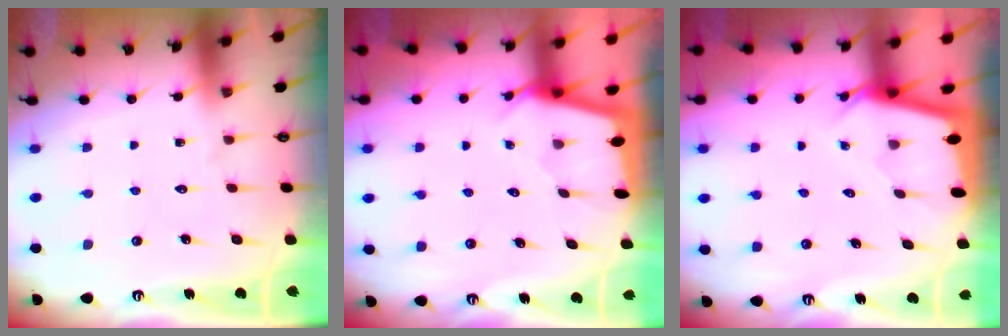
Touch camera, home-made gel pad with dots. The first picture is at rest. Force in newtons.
{"total": 2.3, "press": 2.3, "slide": 0.3}
{"total": 2.3, "press": 2.3, "slide": 0.1}